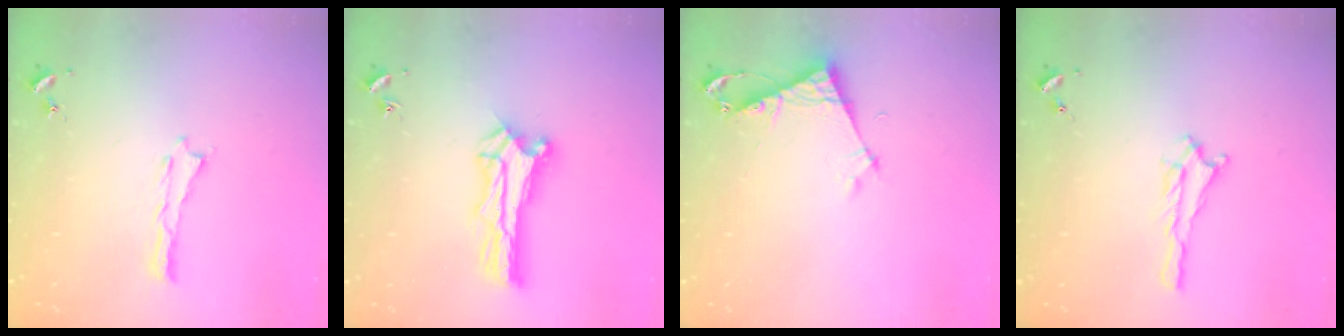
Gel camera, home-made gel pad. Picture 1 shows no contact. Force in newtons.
{"total": 2.7, "press": 2.7, "slide": 0.3}
{"total": 4.9, "press": 4.9, "slide": 0.2}
{"total": 1.5, "press": 1.4, "slide": 0.2}